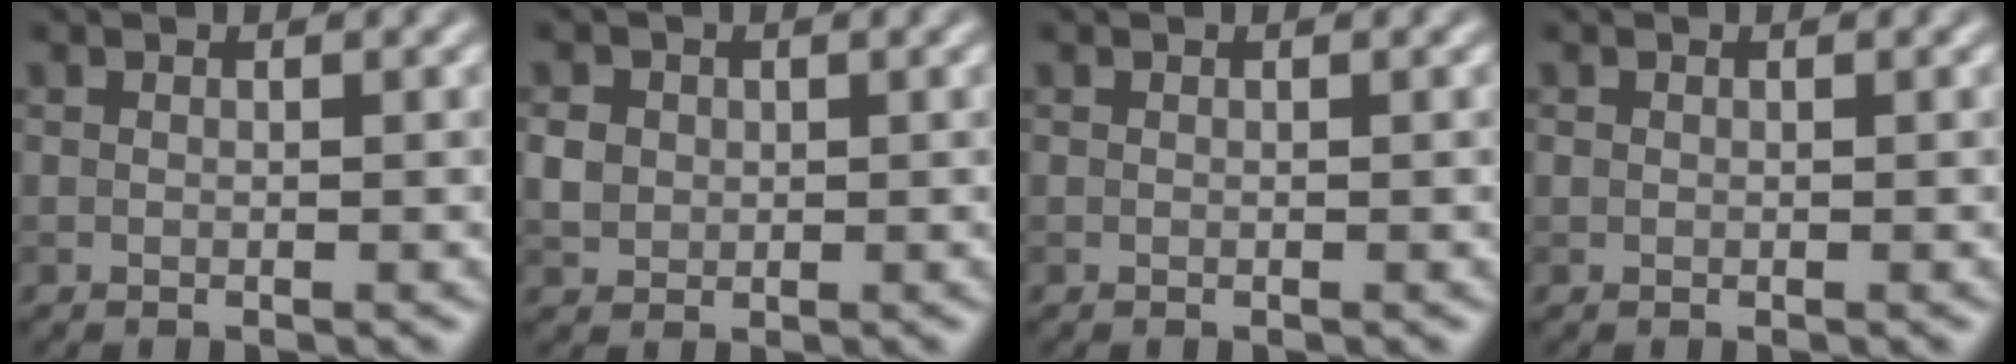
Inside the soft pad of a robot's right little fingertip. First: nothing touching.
{"total": 2.0, "force": [0.2, 1.8, 0.8], "torque": [-0.016, -0.002, 0.005]}
{"total": 0.0}
{"total": 0.0}